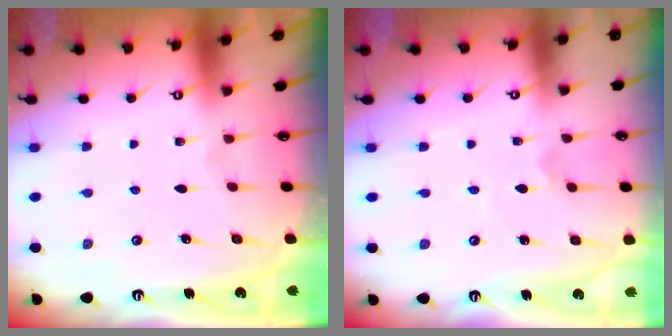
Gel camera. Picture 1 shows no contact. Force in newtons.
{"total": 1.6, "press": 1.6, "slide": 0.3}